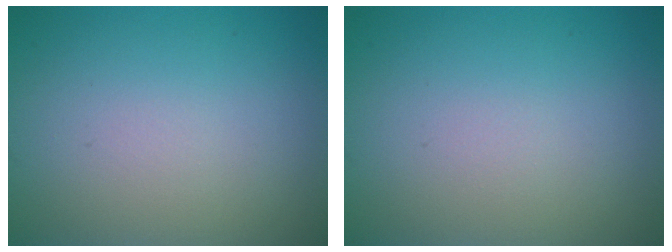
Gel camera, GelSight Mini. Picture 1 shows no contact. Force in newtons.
{"total": 0.0}